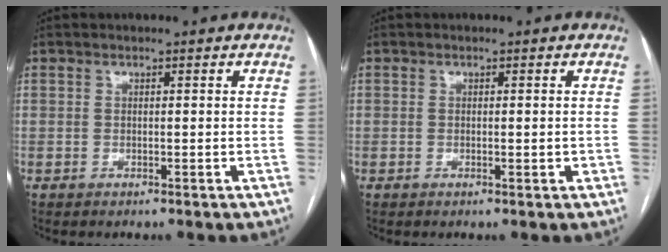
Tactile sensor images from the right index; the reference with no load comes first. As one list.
[{"total": 1.1, "force": [-0.2, 0.4, 1.0], "torque": [-0.015, 0.001, 0.001]}]